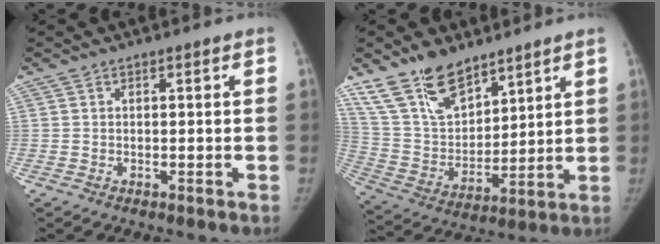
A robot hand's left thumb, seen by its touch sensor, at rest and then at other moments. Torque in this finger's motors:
{"motor_torque": [3.80, 1.21, 1.55, -1.22, 0.35]}